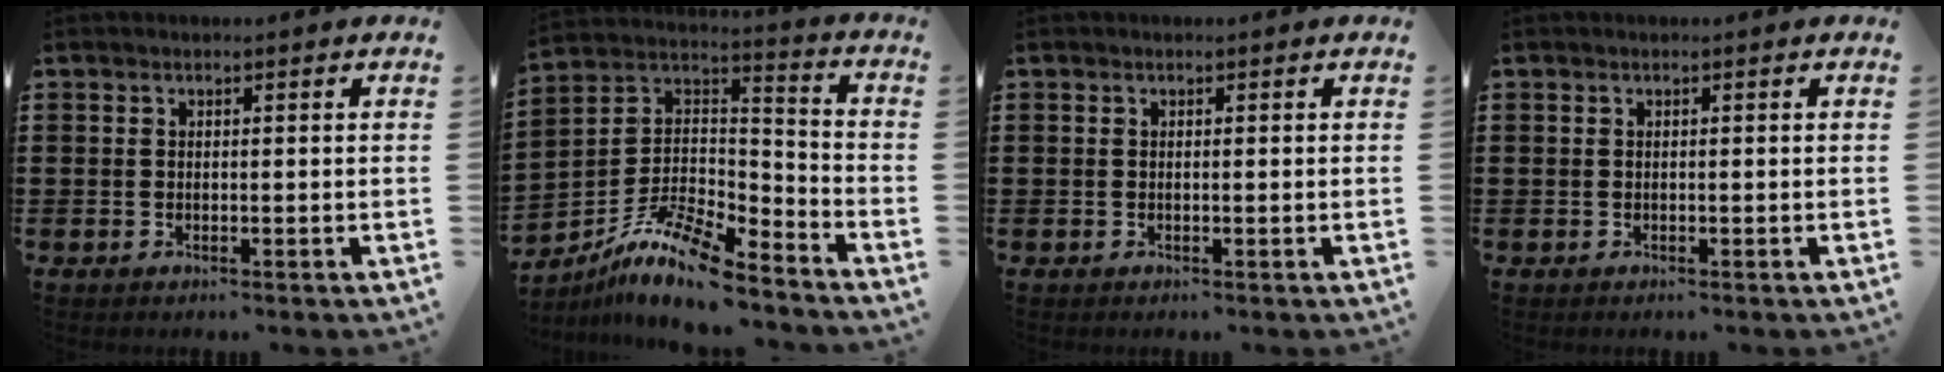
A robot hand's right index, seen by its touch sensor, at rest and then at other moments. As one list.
[{"total": 11.2, "force": [-9.1, 2.6, 6.0], "torque": [-0.123, 0.019, -0.182]}, {"total": 0.0}, {"total": 0.0}]